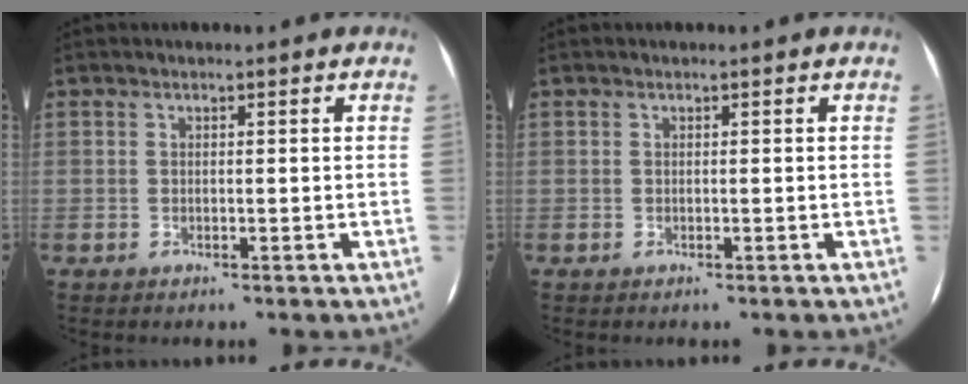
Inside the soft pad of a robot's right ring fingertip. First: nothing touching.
{"total": 0.0}